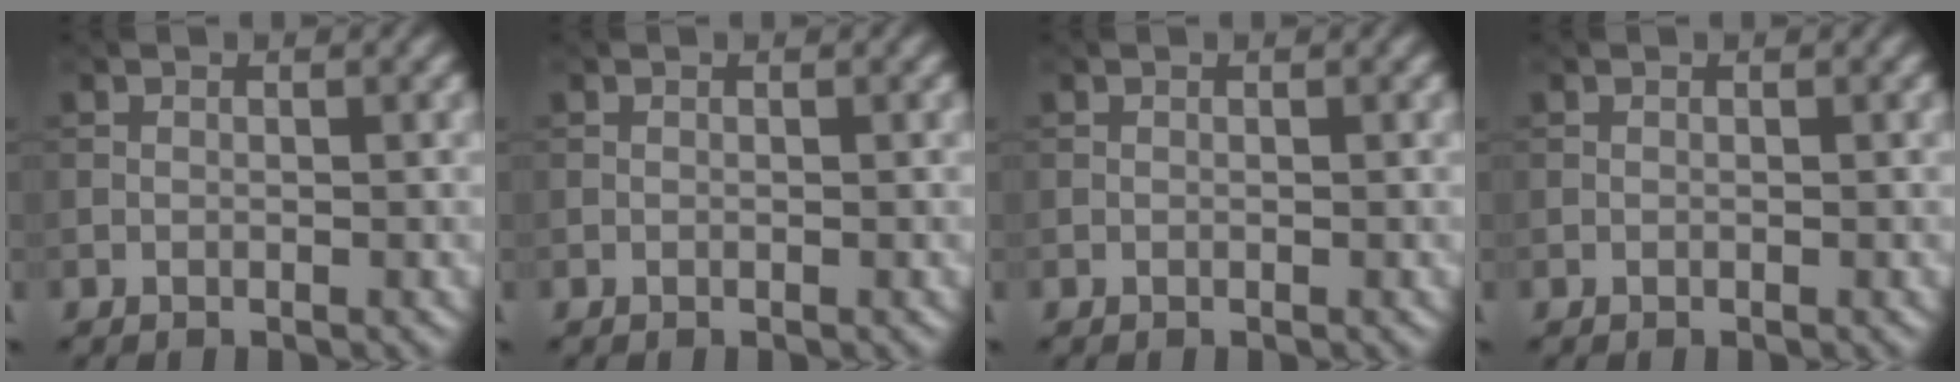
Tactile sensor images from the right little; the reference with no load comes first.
{"total": 0.0}
{"total": 0.0}
{"total": 0.0}